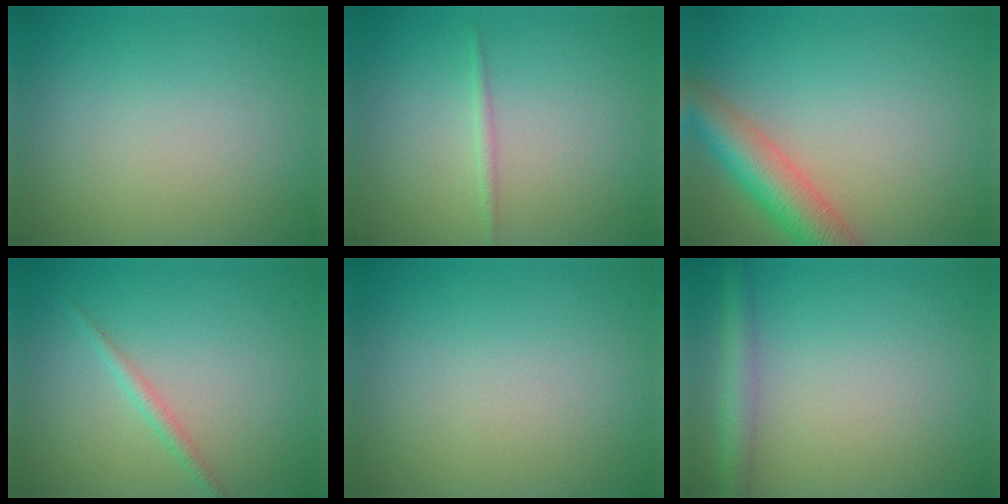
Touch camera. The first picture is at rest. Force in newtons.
{"total": 0.8, "press": 0.8, "slide": 0.1}
{"total": 5.8, "press": 5.8, "slide": 0.4}
{"total": 1.3, "press": 1.3, "slide": 0.0}
{"total": 0.0}
{"total": 3.0, "press": 3.0, "slide": 0.1}